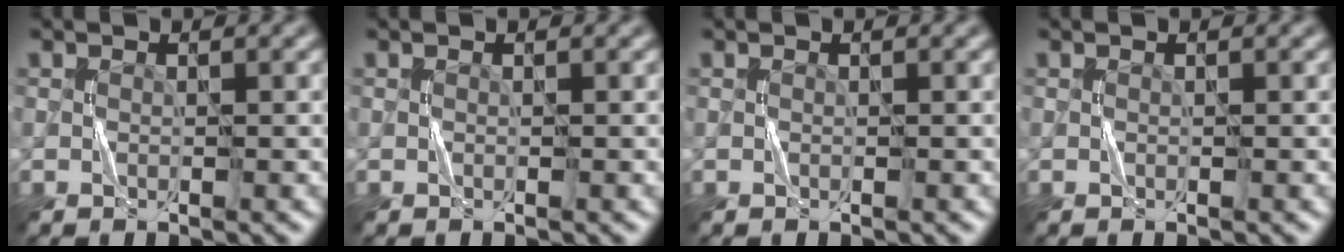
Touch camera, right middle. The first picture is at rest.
{"total": 0.0}
{"total": 0.0}
{"total": 0.0}